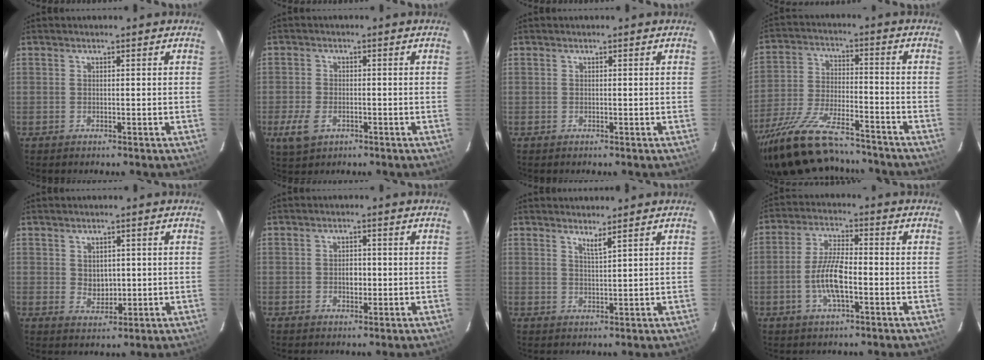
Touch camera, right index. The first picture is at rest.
{"total": 5.5, "force": [-2.5, 3.3, 3.6], "torque": [-0.091, -0.008, -0.045]}
{"total": 0.0}
{"total": 21.9, "force": [-18.6, 5.5, 10.0], "torque": [-0.206, -0.041, -0.302]}
{"total": 3.6, "force": [0.6, 2.9, 2.0], "torque": [-0.030, -0.001, 0.019]}
{"total": 2.4, "force": [-0.3, 1.7, 1.7], "torque": [-0.027, 0.003, -0.005]}
{"total": 2.1, "force": [1.7, -0.3, 1.3], "torque": [-0.023, -0.006, 0.027]}
{"total": 8.1, "force": [-2.3, 2.3, 7.4], "torque": [-0.150, 0.003, -0.047]}